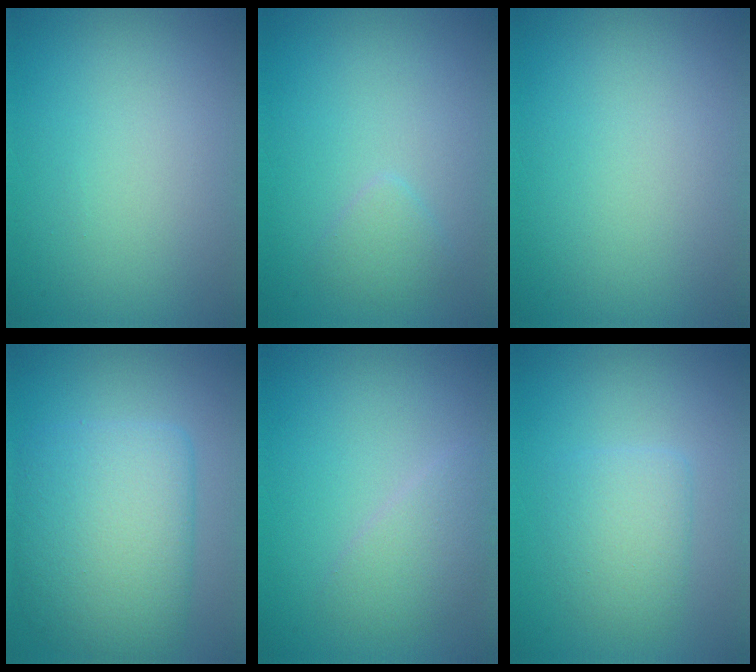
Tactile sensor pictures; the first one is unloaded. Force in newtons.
{"total": 1.3, "press": 1.3, "slide": 0.1}
{"total": 0.0}
{"total": 7.5, "press": 7.5, "slide": 0.4}
{"total": 2.2, "press": 2.2, "slide": 0.1}
{"total": 2.6, "press": 2.6, "slide": 0.2}